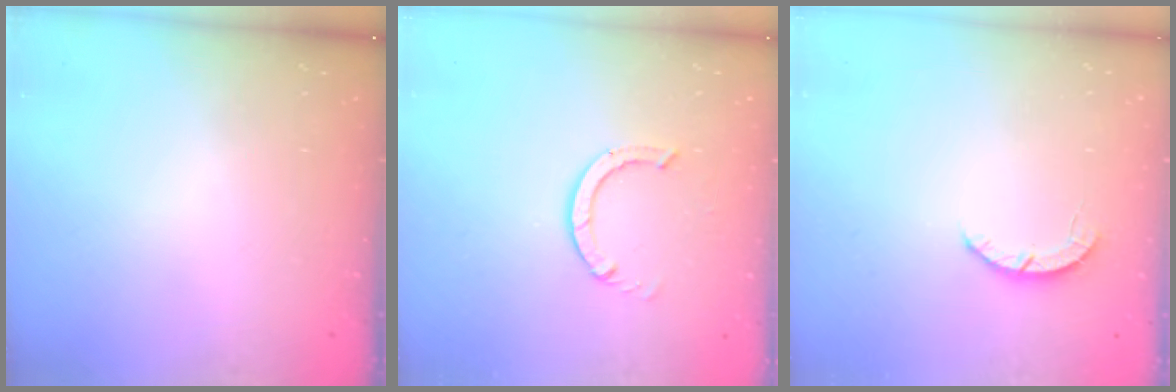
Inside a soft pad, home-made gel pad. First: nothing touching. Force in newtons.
{"total": 3.6, "press": 3.6, "slide": 0.3}
{"total": 2.8, "press": 2.8, "slide": 0.4}